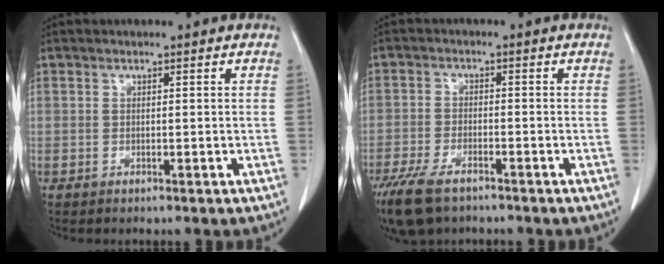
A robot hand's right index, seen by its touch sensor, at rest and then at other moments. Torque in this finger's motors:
{"motor_torque": [0.69, -0.66, 0.31, 0.11]}